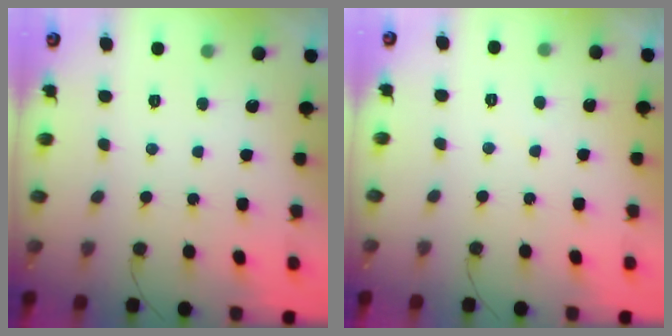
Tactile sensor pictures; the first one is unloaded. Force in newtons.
{"total": 1.3, "press": 1.3, "slide": 0.4}